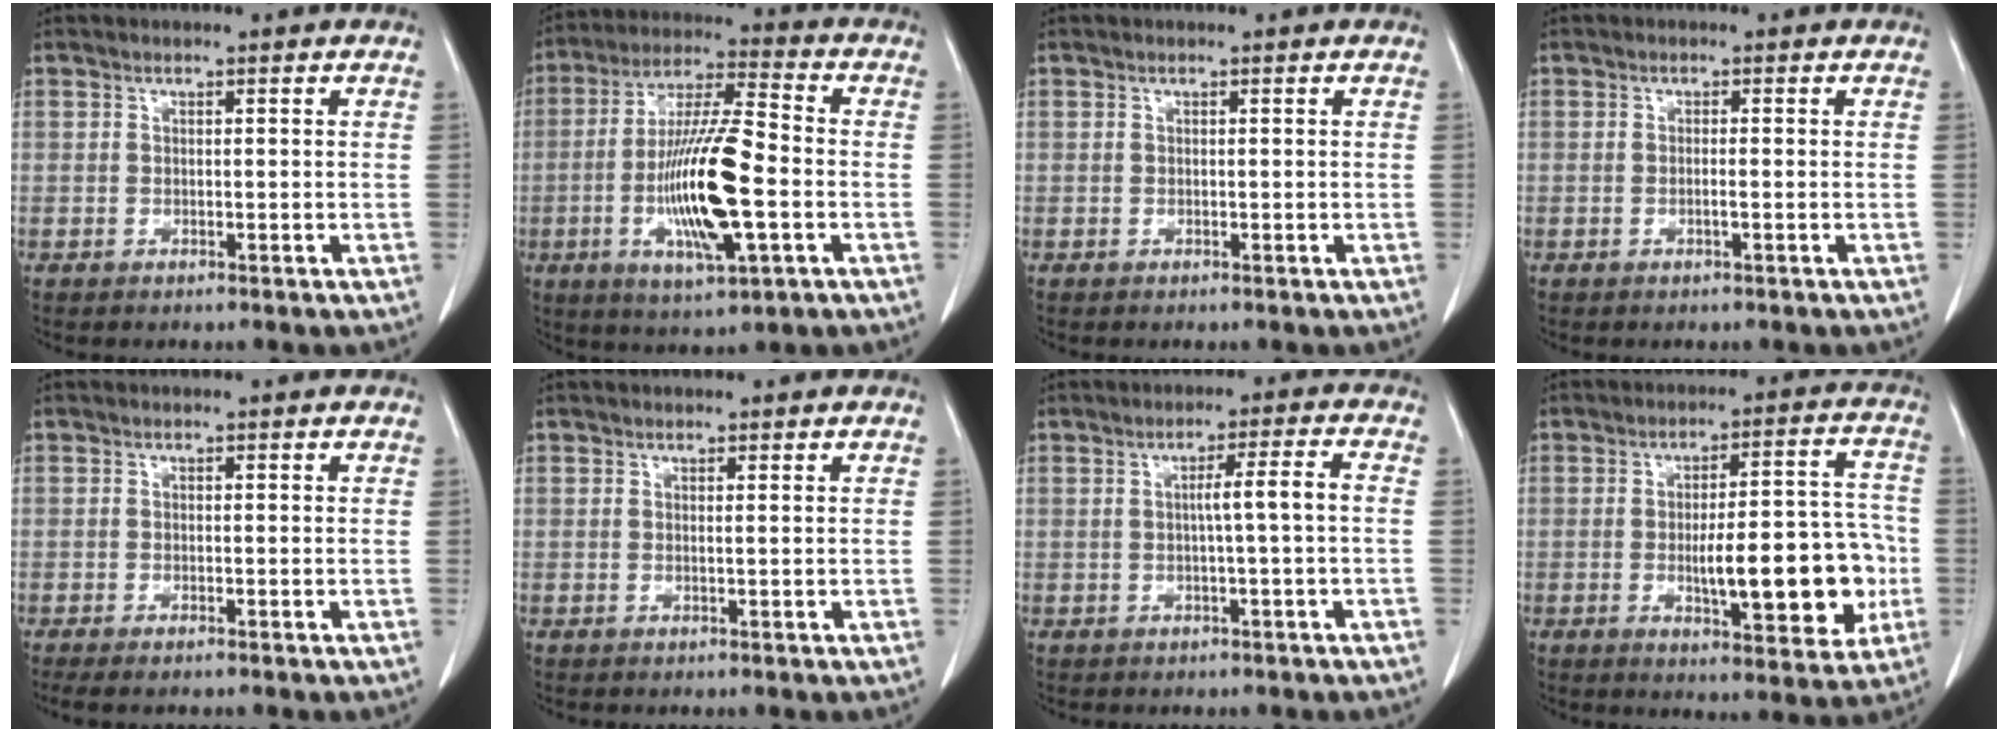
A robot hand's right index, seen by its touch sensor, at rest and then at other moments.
{"total": 15.9, "force": [-3.3, 2.5, 15.4], "torque": [-0.297, -0.006, -0.054]}
{"total": 0.0}
{"total": 1.0, "force": [-0.2, 0.0, 0.9], "torque": [-0.016, 0.002, -0.002]}
{"total": 2.0, "force": [-1.5, 0.3, 1.4], "torque": [-0.014, -0.002, -0.021]}
{"total": 0.6, "force": [0.5, 0.0, 0.2], "torque": [-0.006, 0.000, 0.010]}
{"total": 4.1, "force": [-0.1, -0.6, 4.1], "torque": [-0.063, 0.010, 0.001]}
{"total": 14.2, "force": [-2.6, 4.1, 13.3], "torque": [-0.182, 0.021, -0.028]}